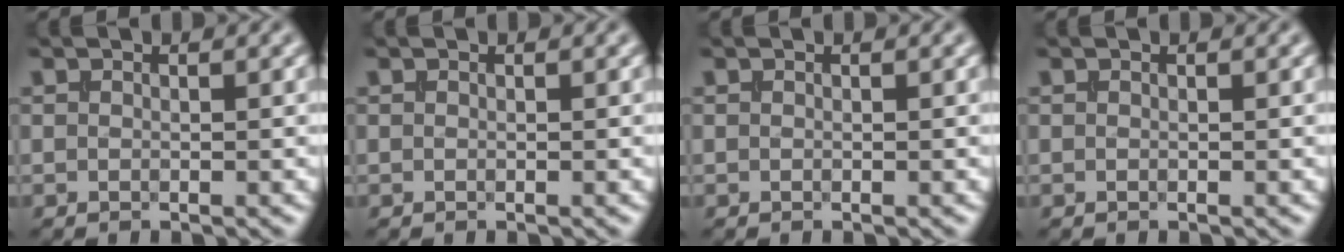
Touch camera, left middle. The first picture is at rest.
{"total": 0.0}
{"total": 0.0}
{"total": 0.0}